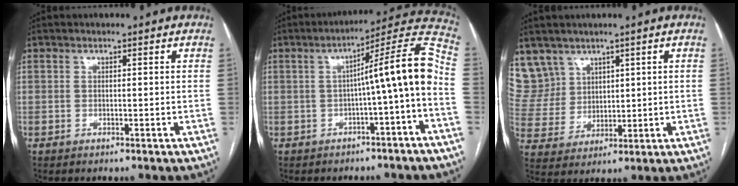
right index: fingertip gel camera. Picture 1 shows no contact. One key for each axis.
{"total": 11.8, "fx": -2.0, "fy": -0.4, "fz": 11.6, "tx": -0.152, "ty": 0.037, "tz": -0.034}
{"total": 8.3, "fx": 5.6, "fy": 6.1, "fz": 0.2, "tx": -0.016, "ty": 0.023, "tz": 0.133}